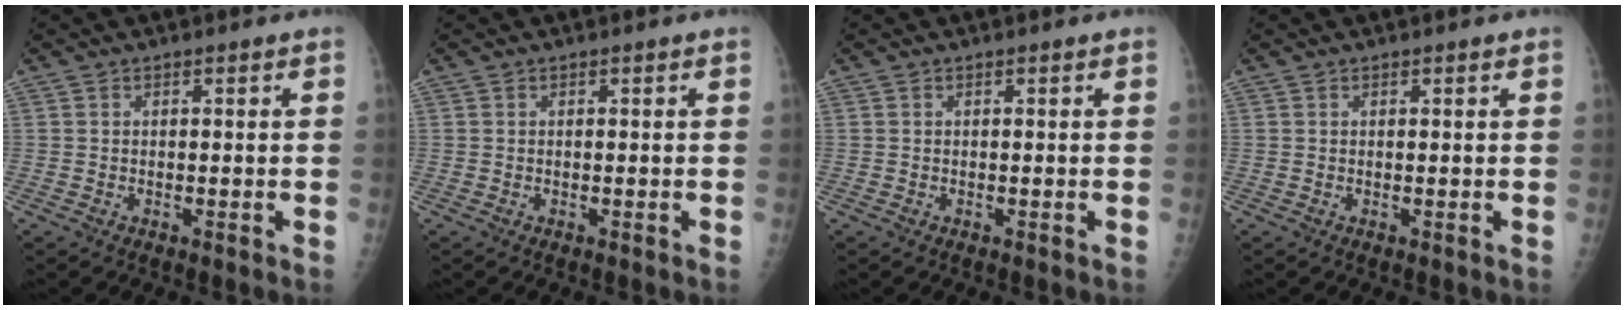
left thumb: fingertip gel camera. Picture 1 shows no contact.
{"total": 0.0}
{"total": 0.0}
{"total": 0.6, "force": [0.5, 0.2, 0.1], "torque": [-0.004, -0.002, 0.008]}